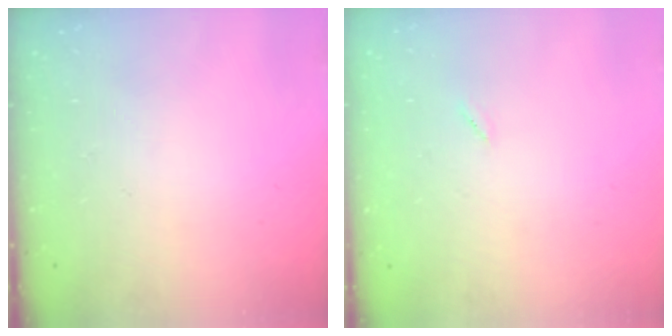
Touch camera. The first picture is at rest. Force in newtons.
{"total": 2.0, "press": 2.0, "slide": 0.1}